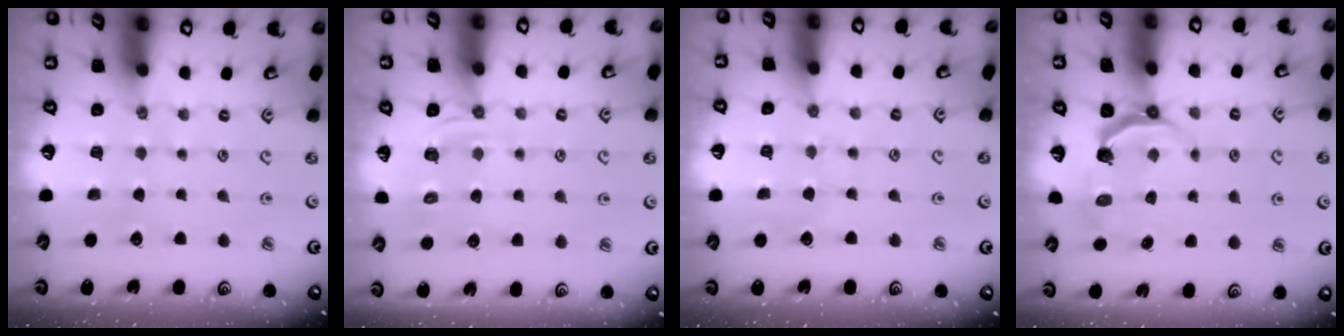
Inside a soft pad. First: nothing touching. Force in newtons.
{"total": 4.5, "press": 4.3, "slide": 1.5}
{"total": 4.9, "press": 4.9, "slide": 0.4}
{"total": 4.6, "press": 3.0, "slide": 3.5}